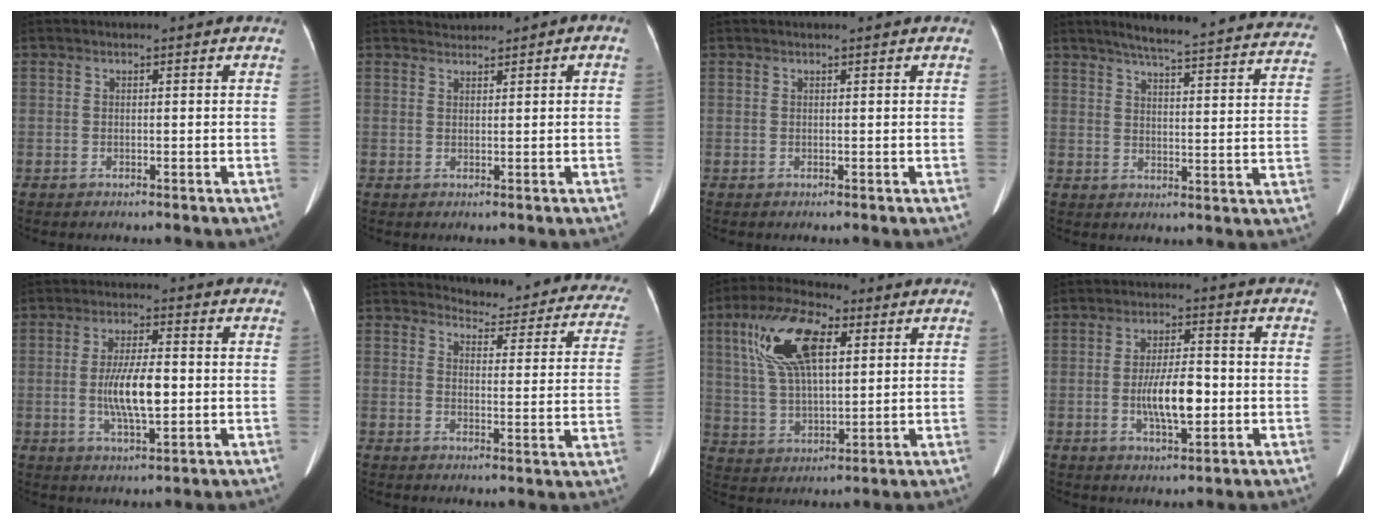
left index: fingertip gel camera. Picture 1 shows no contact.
{"total": 1.2, "force": [1.1, 0.4, 0.2], "torque": [-0.004, 0.019, 0.020]}
{"total": 1.5, "force": [1.3, 0.0, 0.7], "torque": [-0.011, 0.019, 0.017]}
{"total": 27.8, "force": [25.2, 2.5, 11.4], "torque": [-0.153, -0.053, 0.293]}
{"total": 7.9, "force": [-0.9, 1.8, 7.6], "torque": [-0.151, -0.004, -0.017]}
{"total": 17.3, "force": [16.4, 4.1, 3.7], "torque": [-0.011, -0.064, 0.161]}
{"total": 13.5, "force": [5.1, 5.3, 11.4], "torque": [-0.238, 0.025, 0.096]}
{"total": 7.6, "force": [-1.5, 2.1, 7.2], "torque": [-0.140, -0.001, -0.028]}